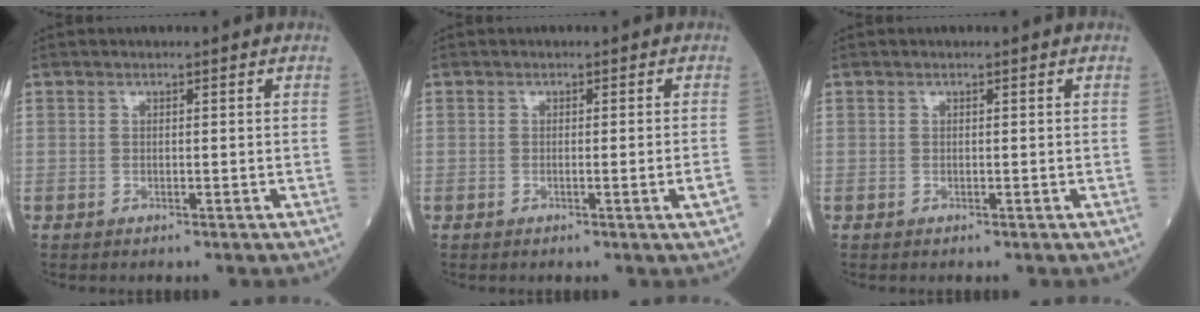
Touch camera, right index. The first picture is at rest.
{"total": 2.3, "force": [-0.9, -0.4, 2.1], "torque": [-0.027, -0.005, -0.012]}
{"total": 0.0}